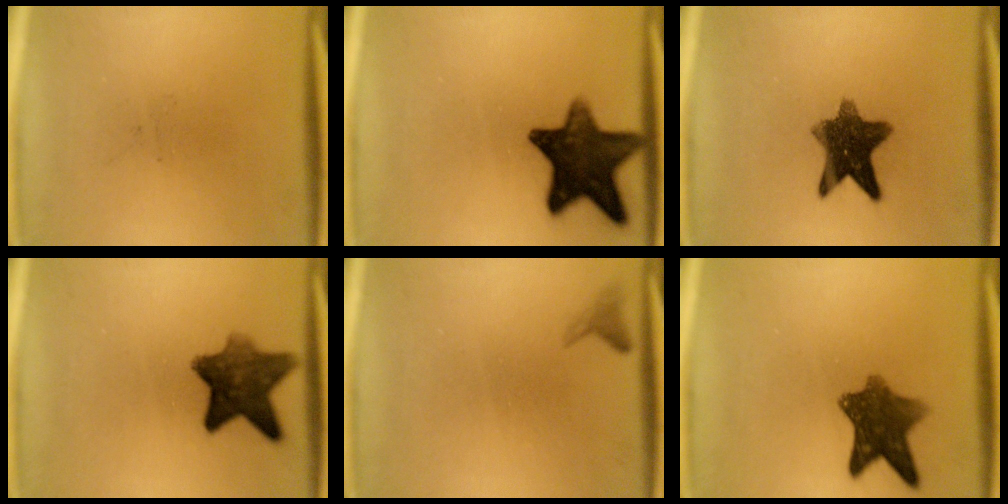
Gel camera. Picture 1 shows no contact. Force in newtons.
{"total": 13.6}
{"total": 9.9}
{"total": 9.2}
{"total": 1.0}
{"total": 8.6}